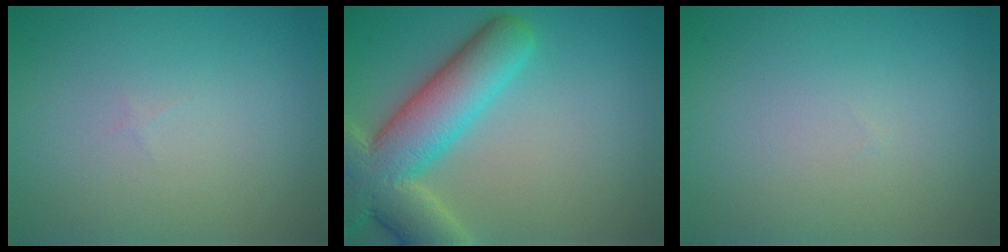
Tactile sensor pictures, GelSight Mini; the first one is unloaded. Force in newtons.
{"total": 9.1, "press": 9.0, "slide": 0.7}
{"total": 0.0}